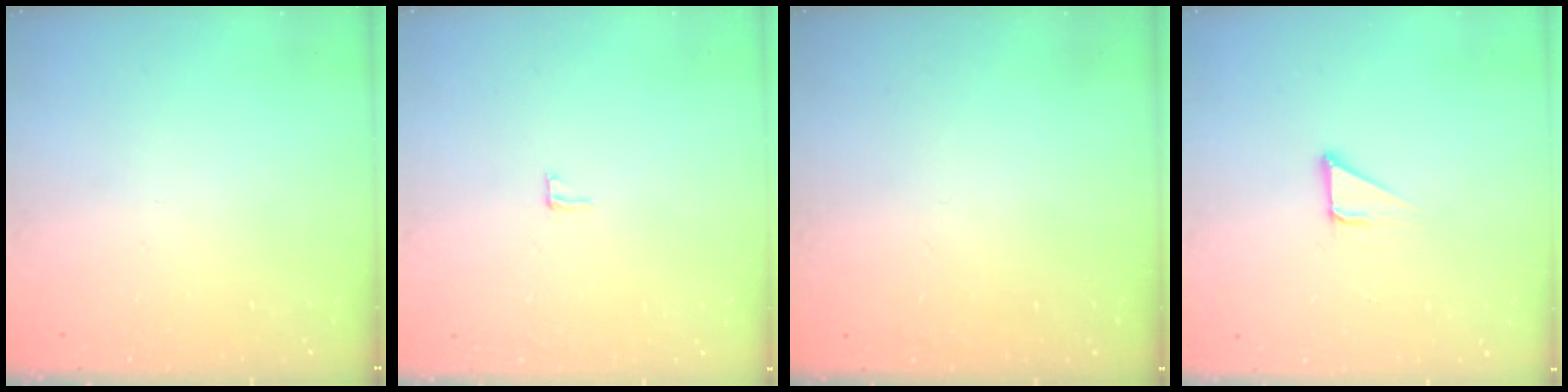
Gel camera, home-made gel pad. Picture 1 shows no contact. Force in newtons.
{"total": 3.1, "press": 3.1, "slide": 0.2}
{"total": 1.6, "press": 1.5, "slide": 0.1}
{"total": 2.1, "press": 2.1, "slide": 0.1}